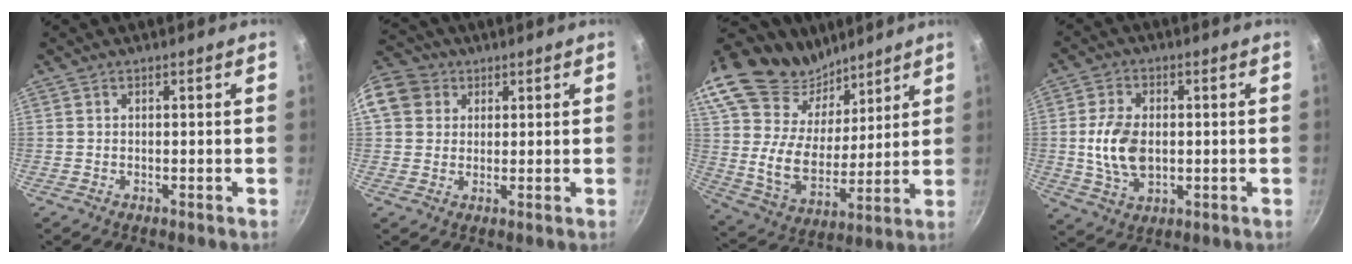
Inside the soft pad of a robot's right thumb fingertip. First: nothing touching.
{"total": 11.6, "force": [3.5, 10.0, 4.7], "torque": [-0.095, 0.024, 0.055]}
{"total": 29.3, "force": [20.4, 15.8, 13.8], "torque": [-0.248, -0.070, 0.370]}
{"total": 9.8, "force": [-0.1, 6.3, 7.4], "torque": [-0.134, 0.000, 0.000]}